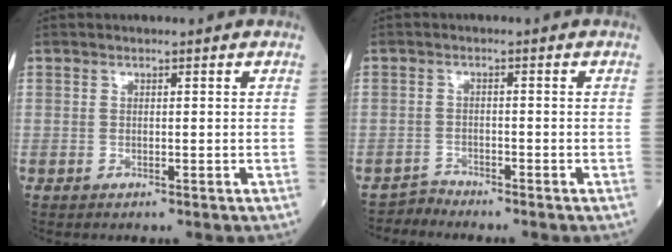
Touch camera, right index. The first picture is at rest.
{"total": 2.0, "force": [-1.8, -0.1, -1.0], "torque": [0.030, -0.010, -0.034]}